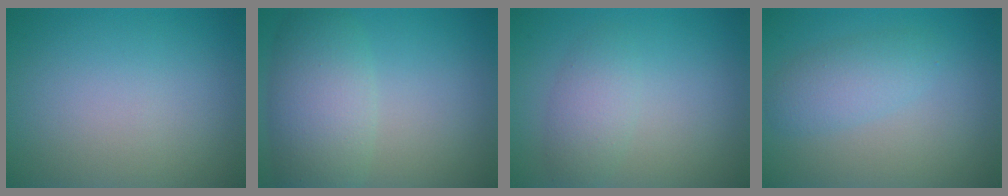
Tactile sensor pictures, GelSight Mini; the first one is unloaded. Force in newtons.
{"total": 5.6, "press": 5.6, "slide": 0.4}
{"total": 2.4, "press": 2.4, "slide": 0.1}
{"total": 2.7, "press": 2.7, "slide": 0.1}